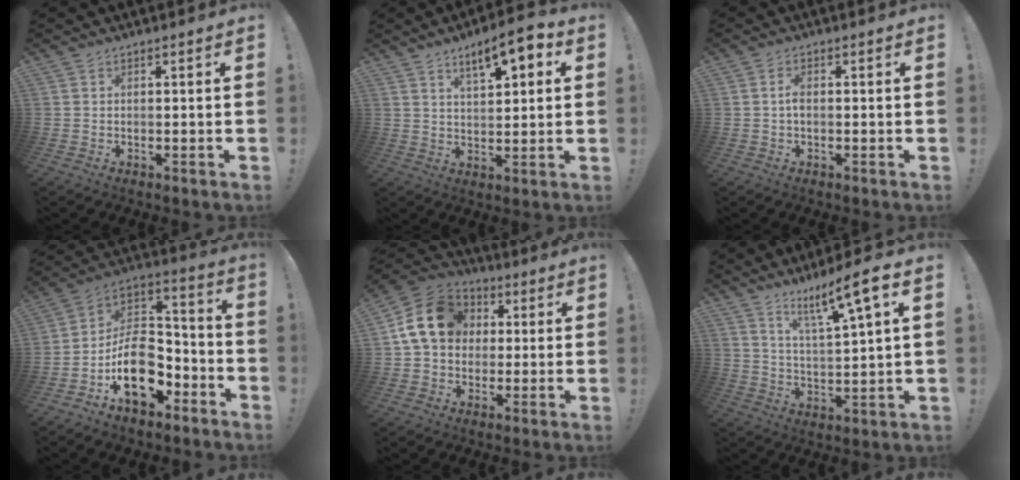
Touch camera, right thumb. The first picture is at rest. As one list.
[{"total": 9.6, "force": [5.4, 3.1, 7.3], "torque": [-0.105, -0.027, 0.090]}, {"total": 2.0, "force": [-0.4, 0.8, 1.8], "torque": [-0.037, 0.006, -0.008]}, {"total": 17.7, "force": [-7.1, 12.2, 10.6], "torque": [-0.158, 0.043, -0.104]}, {"total": 15.7, "force": [3.7, 12.7, 8.5], "torque": [-0.129, 0.005, 0.078]}, {"total": 11.6, "force": [7.1, 0.9, 9.2], "torque": [-0.155, -0.038, 0.107]}]